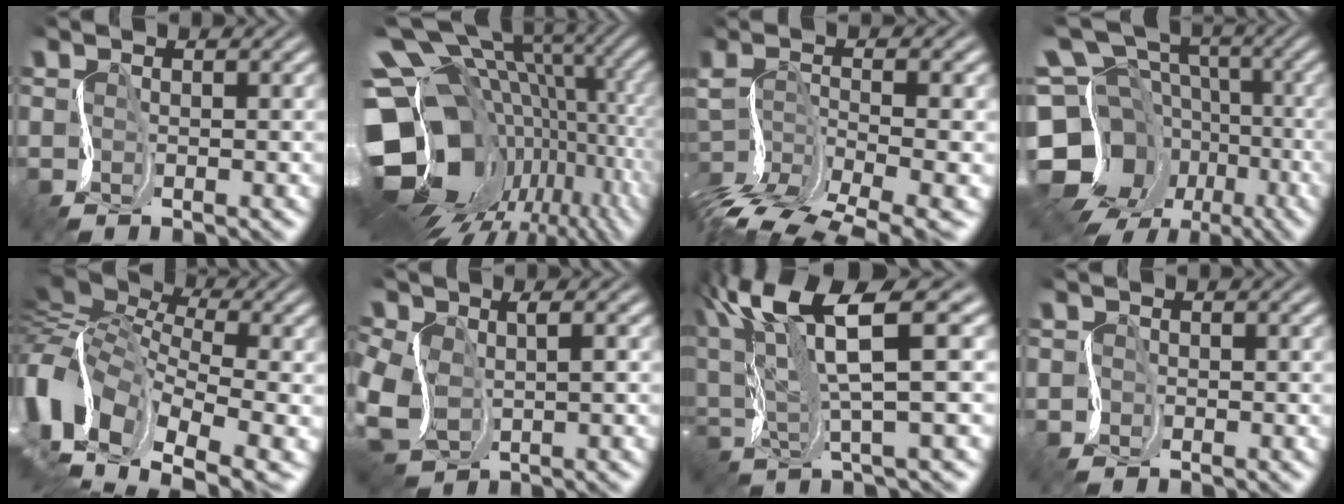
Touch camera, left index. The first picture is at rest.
{"total": 20.7, "force": [-2.2, 15.0, 14.1], "torque": [-0.258, 0.009, -0.036]}
{"total": 7.9, "force": [-4.2, 2.3, 6.3], "torque": [-0.113, -0.002, -0.077]}
{"total": 14.3, "force": [-5.1, 11.8, 6.3], "torque": [-0.152, 0.005, -0.084]}
{"total": 14.1, "force": [-3.3, 8.9, 10.4], "torque": [-0.247, 0.001, -0.043]}
{"total": 6.8, "force": [-0.1, 5.0, 4.5], "torque": [-0.120, -0.007, 0.015]}
{"total": 11.1, "force": [5.0, 1.8, 9.8], "torque": [-0.183, 0.024, 0.089]}
{"total": 0.6, "force": [-0.3, 0.5, -0.1], "torque": [0.003, 0.000, -0.010]}